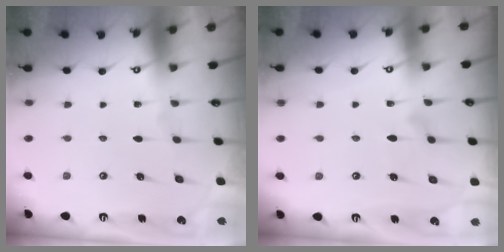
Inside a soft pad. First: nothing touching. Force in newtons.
{"total": 9.0, "press": 9.0, "slide": 0.5}